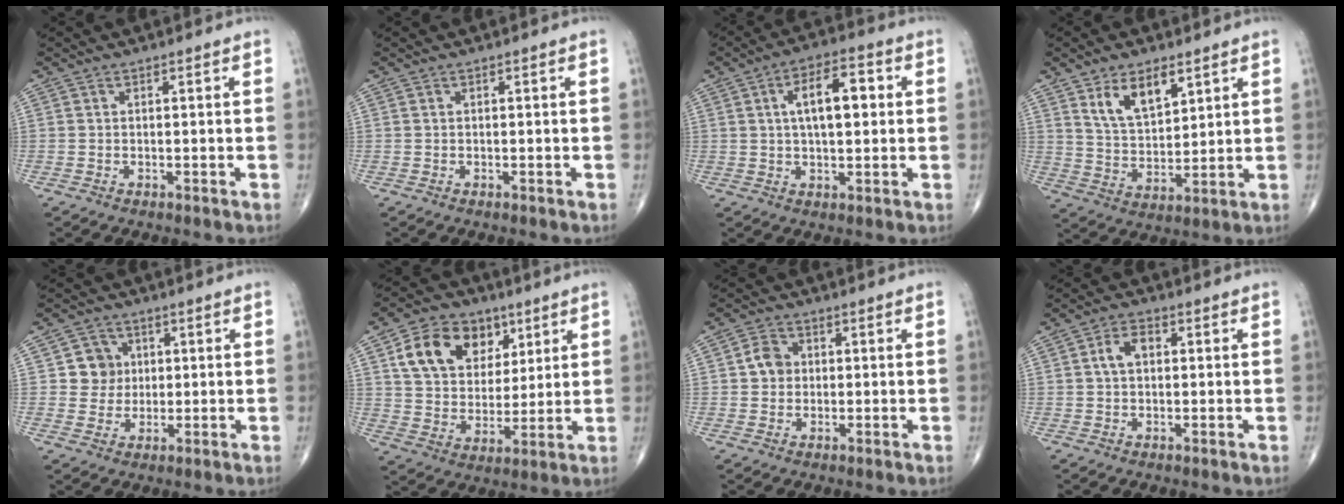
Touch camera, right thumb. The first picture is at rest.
{"total": 0.0}
{"total": 10.0, "force": [1.8, 4.6, 8.7], "torque": [-0.128, 0.014, 0.025]}
{"total": 9.5, "force": [5.4, 4.7, 6.3], "torque": [-0.094, -0.033, 0.105]}
{"total": 5.6, "force": [1.1, 5.3, 1.2], "torque": [0.013, 0.004, 0.013]}
{"total": 15.8, "force": [6.7, 11.4, 8.5], "torque": [-0.112, -0.015, 0.121]}
{"total": 4.2, "force": [0.4, 3.6, 2.0], "torque": [-0.020, 0.007, 0.001]}
{"total": 4.2, "force": [0.7, 2.7, 3.1], "torque": [-0.055, 0.014, 0.008]}